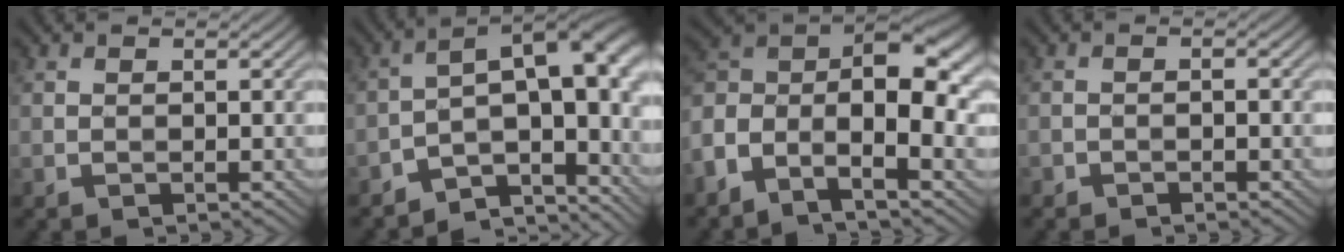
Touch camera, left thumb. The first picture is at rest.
{"total": 11.2, "force": [-6.1, 4.2, 8.4], "torque": [-0.109, 0.007, -0.104]}
{"total": 13.3, "force": [-4.2, 6.5, 10.8], "torque": [-0.218, 0.000, -0.086]}
{"total": 1.0, "force": [-0.9, 0.4, 0.3], "torque": [-0.005, 0.001, -0.019]}